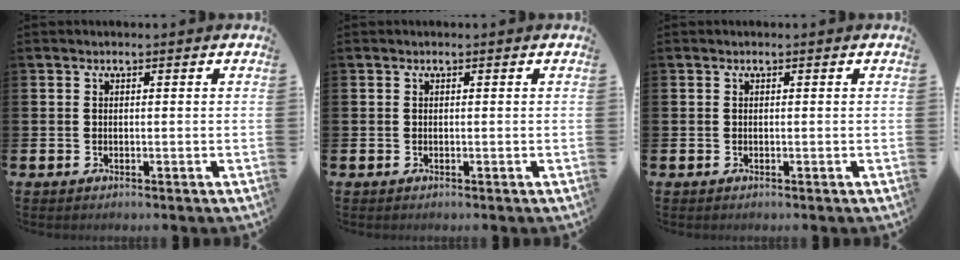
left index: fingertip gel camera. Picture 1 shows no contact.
{"total": 0.0}
{"total": 0.0}